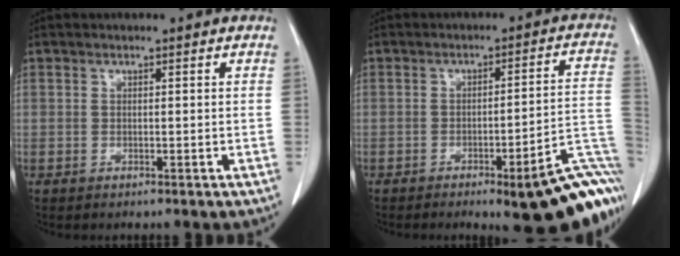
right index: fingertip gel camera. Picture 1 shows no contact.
{"total": 17.0, "force": [-10.2, 2.3, 13.4], "torque": [-0.056, 0.026, -0.125]}